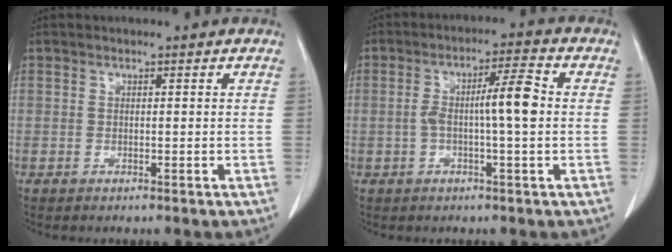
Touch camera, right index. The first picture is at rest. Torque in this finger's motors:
{"motor_torque": [0.32, 0.05, 0.22, 0.07]}